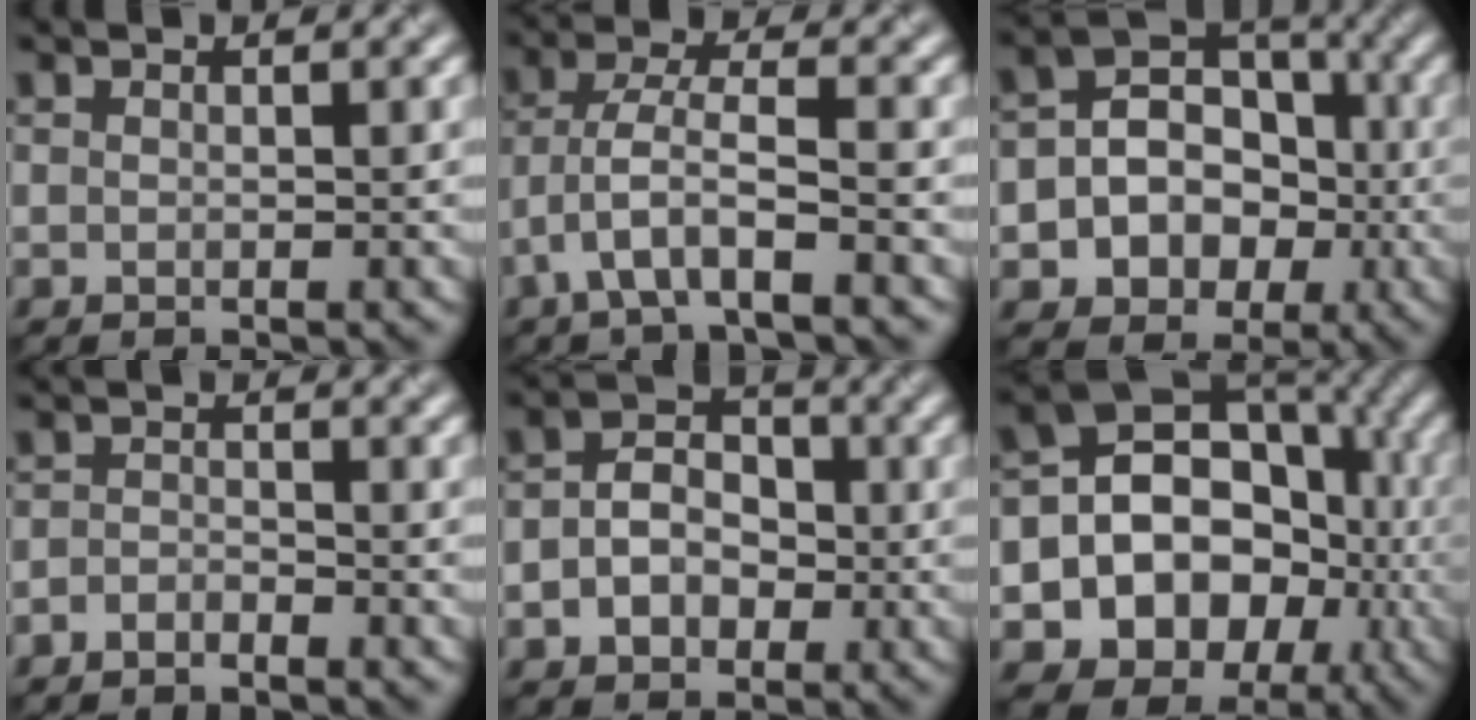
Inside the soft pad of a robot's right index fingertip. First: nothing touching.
{"total": 4.1, "force": [-2.2, 0.8, 3.4], "torque": [-0.070, 0.015, -0.049]}
{"total": 7.5, "force": [-1.2, 6.5, 3.5], "torque": [-0.040, 0.009, -0.041]}
{"total": 1.3, "force": [-1.3, 0.4, 0.3], "torque": [-0.009, 0.007, -0.032]}
{"total": 3.9, "force": [-0.5, 3.1, 2.3], "torque": [-0.039, 0.010, -0.015]}
{"total": 16.9, "force": [-2.8, 15.1, 7.0], "torque": [-0.138, 0.021, -0.052]}